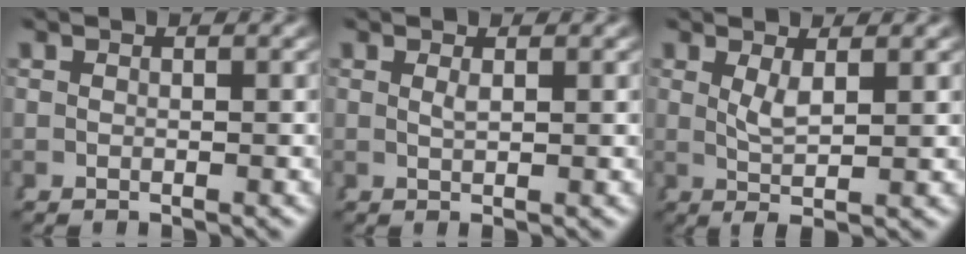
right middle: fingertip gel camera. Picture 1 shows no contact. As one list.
[{"total": 1.1, "force": [0.4, -0.8, 0.6], "torque": [-0.006, -0.008, 0.014]}, {"total": 2.6, "force": [0.7, -0.5, 2.4], "torque": [-0.041, -0.013, 0.023]}]